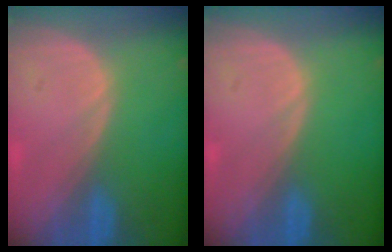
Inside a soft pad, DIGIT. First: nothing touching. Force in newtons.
{"total": 0.0}